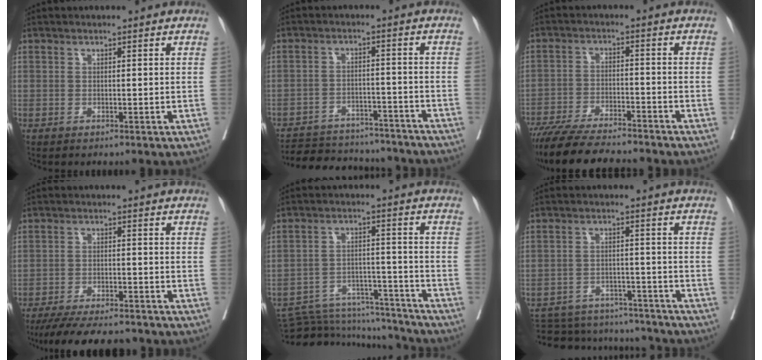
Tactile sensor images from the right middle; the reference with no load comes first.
{"total": 18.3, "force": [-17.0, 4.2, 5.4], "torque": [-0.114, 0.001, -0.227]}
{"total": 13.8, "force": [-12.2, 1.6, 6.3], "torque": [-0.098, -0.018, -0.190]}
{"total": 12.5, "force": [-11.2, 2.3, 5.1], "torque": [-0.077, -0.010, -0.159]}
{"total": 16.2, "force": [-15.7, 3.1, 2.7], "torque": [-0.049, 0.023, -0.223]}
{"total": 17.9, "force": [-16.6, 4.8, 4.5], "torque": [-0.102, 0.005, -0.221]}